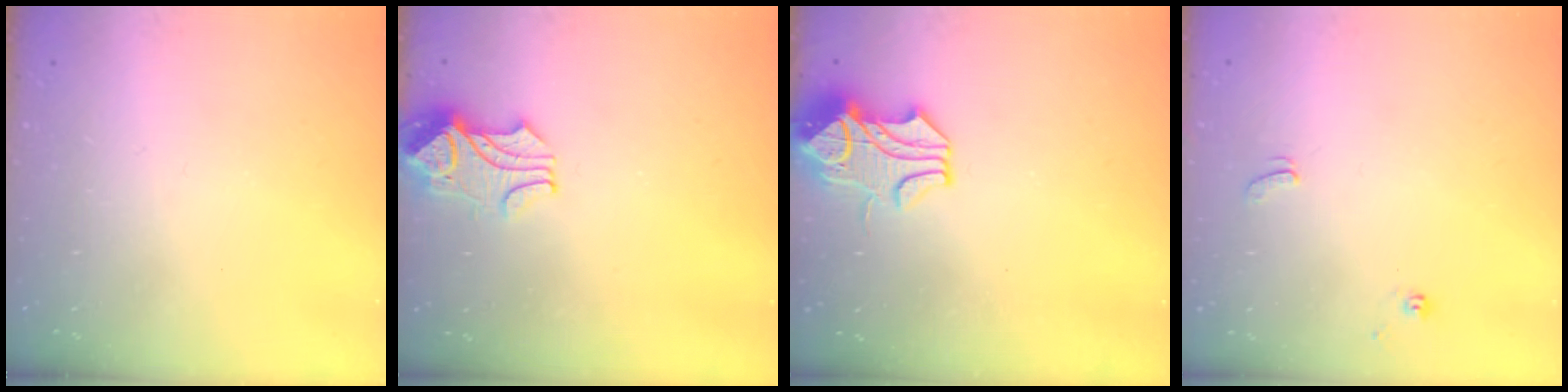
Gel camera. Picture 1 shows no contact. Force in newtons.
{"total": 2.3, "press": 2.2, "slide": 0.7}
{"total": 1.6, "press": 0.9, "slide": 1.3}
{"total": 1.4, "press": 1.4, "slide": 0.3}